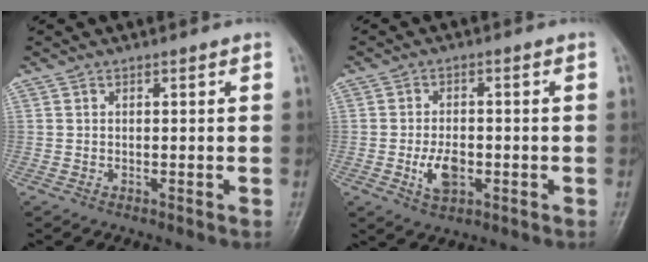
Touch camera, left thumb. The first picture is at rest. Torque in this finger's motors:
{"motor_torque": [0.56, 1.32, 0.74, 0.03, 0.02]}